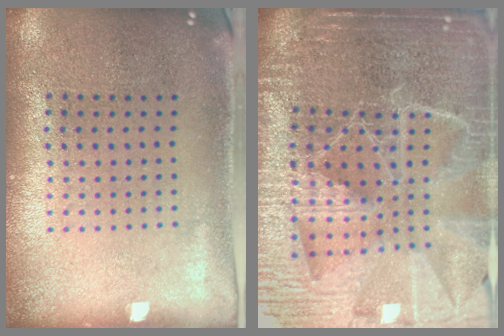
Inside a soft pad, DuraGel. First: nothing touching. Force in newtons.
{"total": 6.1, "press": 5.3, "slide": 3.0}